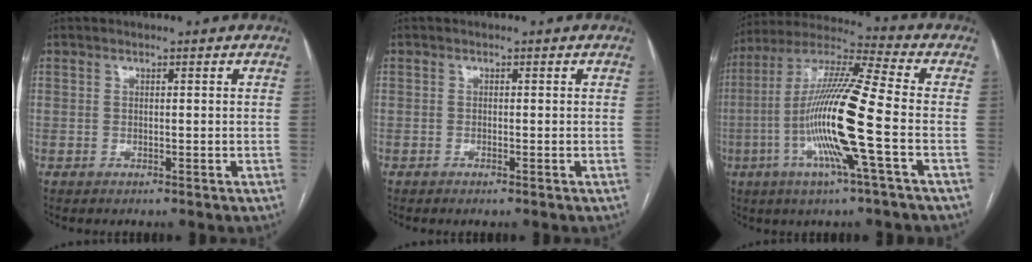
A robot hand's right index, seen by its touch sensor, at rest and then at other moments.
{"total": 0.6, "force": [-0.5, -0.1, 0.3], "torque": [-0.007, -0.002, -0.008]}
{"total": 16.5, "force": [-4.0, -0.6, 16.0], "torque": [-0.317, -0.006, -0.088]}